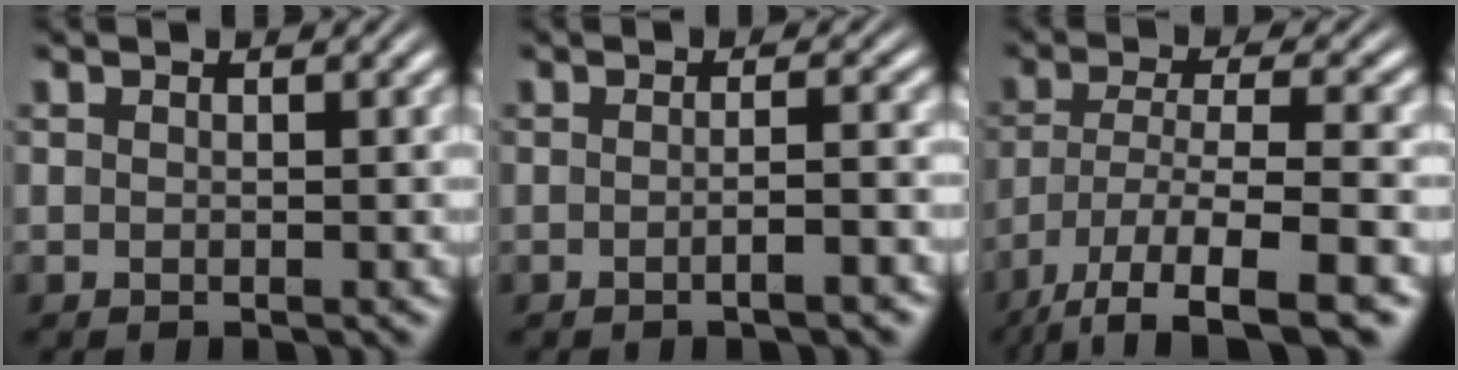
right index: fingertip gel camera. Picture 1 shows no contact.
{"total": 1.6, "force": [-1.1, -0.2, 1.2], "torque": [-0.015, 0.002, -0.022]}
{"total": 10.4, "force": [-7.1, 3.7, 6.7], "torque": [-0.120, -0.047, -0.081]}